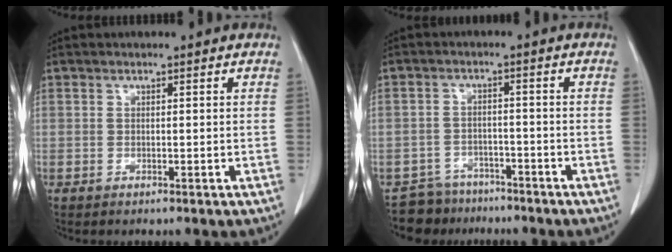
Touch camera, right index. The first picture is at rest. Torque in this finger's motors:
{"motor_torque": [-0.88, -0.55, -0.87, -0.16]}